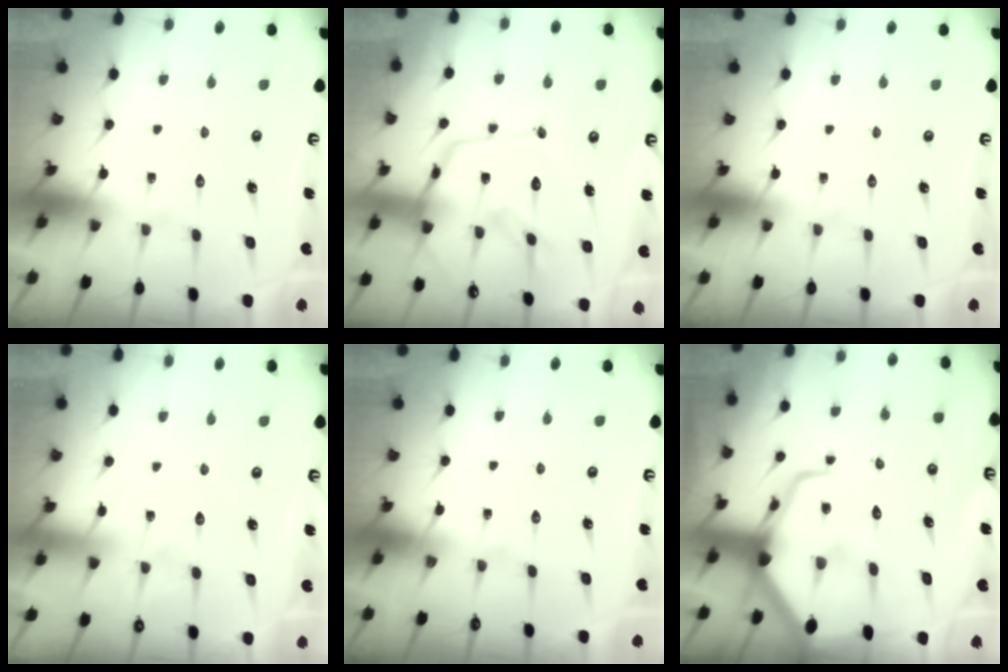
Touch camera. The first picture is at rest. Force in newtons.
{"total": 16.7, "press": 16.6, "slide": 1.4}
{"total": 0.0}
{"total": 4.1, "press": 4.1, "slide": 0.5}
{"total": 0.0}
{"total": 13.3, "press": 13.3, "slide": 1.2}